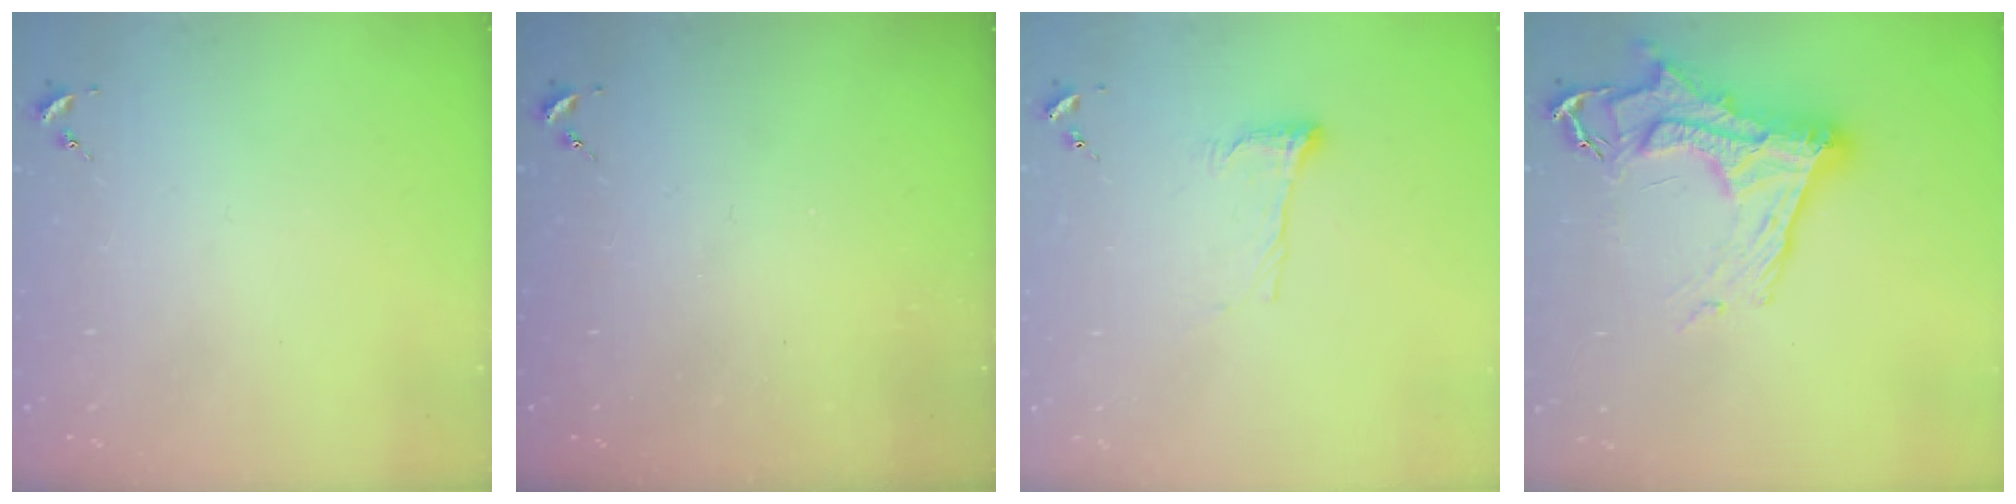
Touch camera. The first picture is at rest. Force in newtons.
{"total": 0.0}
{"total": 10.2, "press": 10.2, "slide": 0.7}
{"total": 16.6, "press": 16.5, "slide": 1.4}